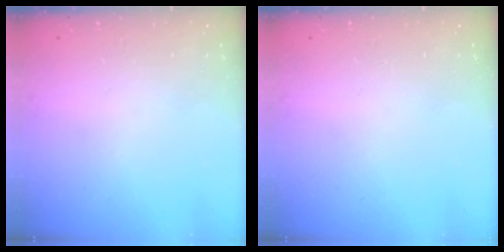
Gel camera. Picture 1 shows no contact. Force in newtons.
{"total": 0.0}